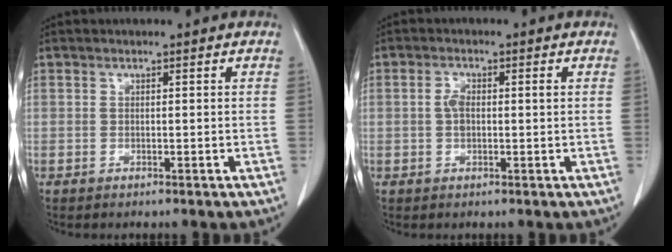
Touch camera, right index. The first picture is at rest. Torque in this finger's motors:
{"motor_torque": [0.09, 0.04, 0.06, 0.03]}